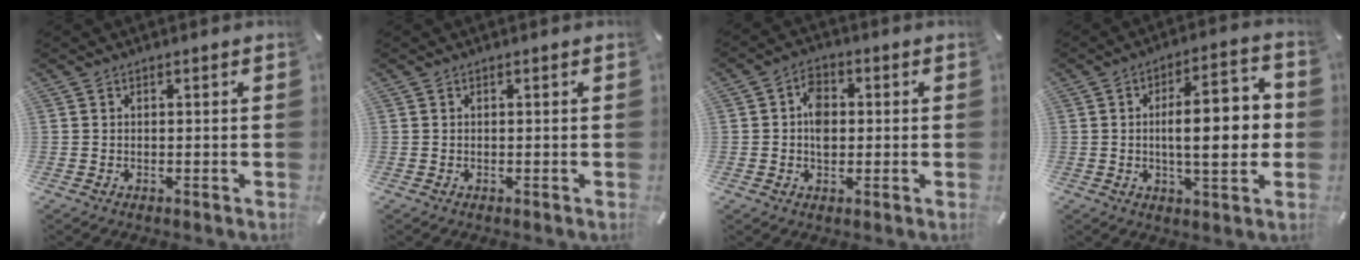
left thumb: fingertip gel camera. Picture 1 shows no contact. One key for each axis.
{"total": 0.0}
{"total": 6.1, "fx": 0.2, "fy": 4.5, "fz": 4.1, "tx": -0.061, "ty": 0.007, "tz": 0.002}
{"total": 14.3, "fx": -0.5, "fy": 5.2, "fz": 13.3, "tx": -0.185, "ty": 0.002, "tz": -0.011}